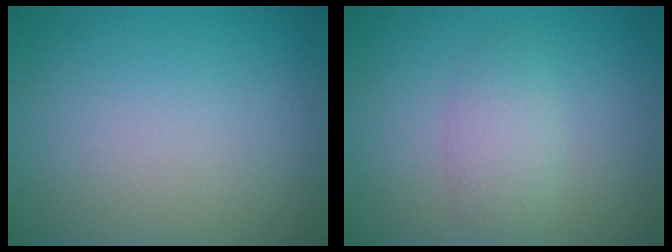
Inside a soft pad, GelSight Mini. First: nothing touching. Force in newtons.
{"total": 2.5, "press": 2.5, "slide": 0.2}